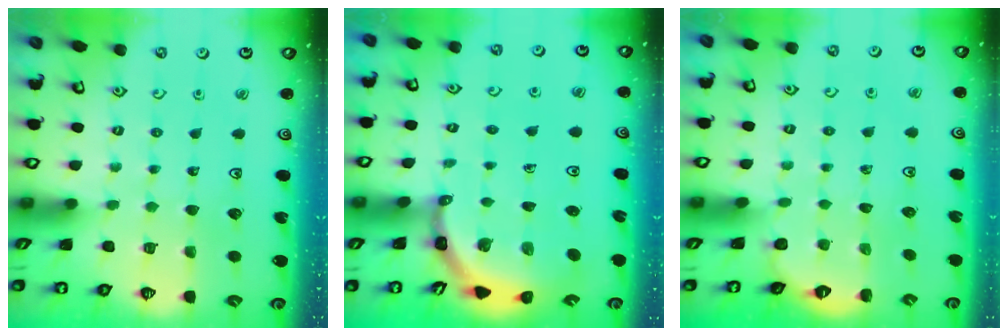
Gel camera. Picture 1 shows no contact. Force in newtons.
{"total": 4.5, "press": 4.5, "slide": 0.4}
{"total": 1.5, "press": 1.0, "slide": 1.1}